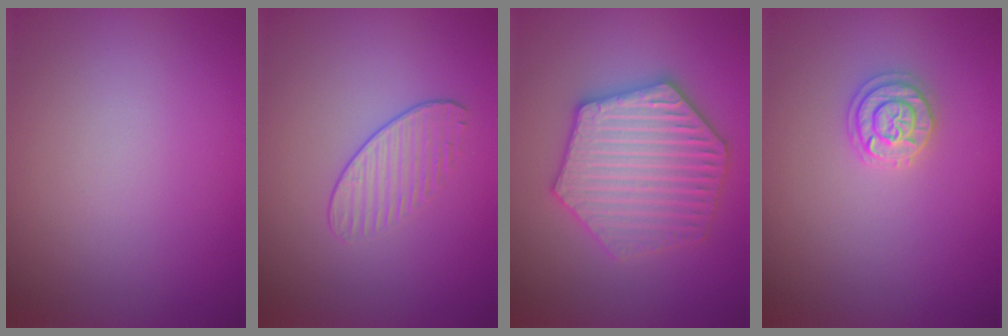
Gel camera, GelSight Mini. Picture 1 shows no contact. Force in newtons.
{"total": 1.6, "press": 1.1, "slide": 1.2}
{"total": 6.3, "press": 6.2, "slide": 1.2}
{"total": 2.1, "press": 2.1, "slide": 0.5}